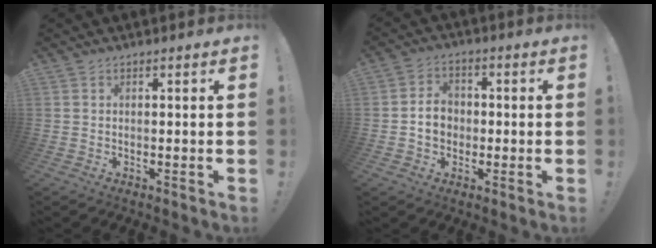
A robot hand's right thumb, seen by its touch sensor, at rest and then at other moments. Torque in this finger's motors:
{"motor_torque": [1.23, 0.83, 0.35, -0.41, 0.04]}